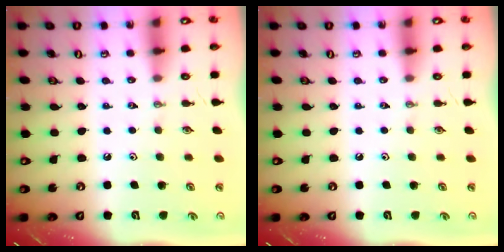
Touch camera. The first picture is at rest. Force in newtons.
{"total": 0.0}